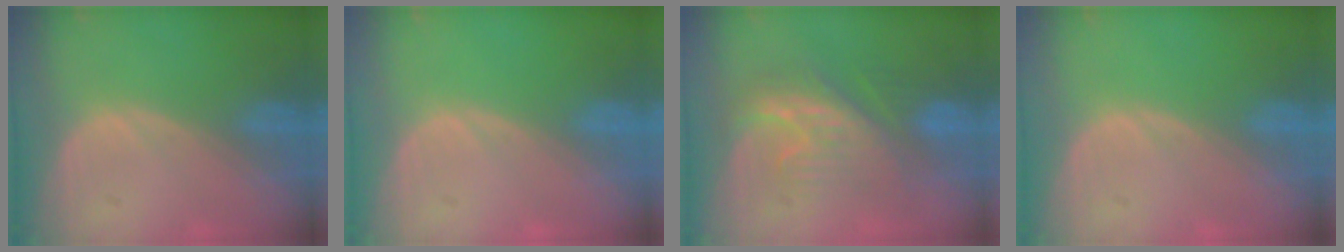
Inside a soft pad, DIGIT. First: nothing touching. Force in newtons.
{"total": 0.0}
{"total": 7.7, "press": 7.5, "slide": 1.5}
{"total": 0.0}